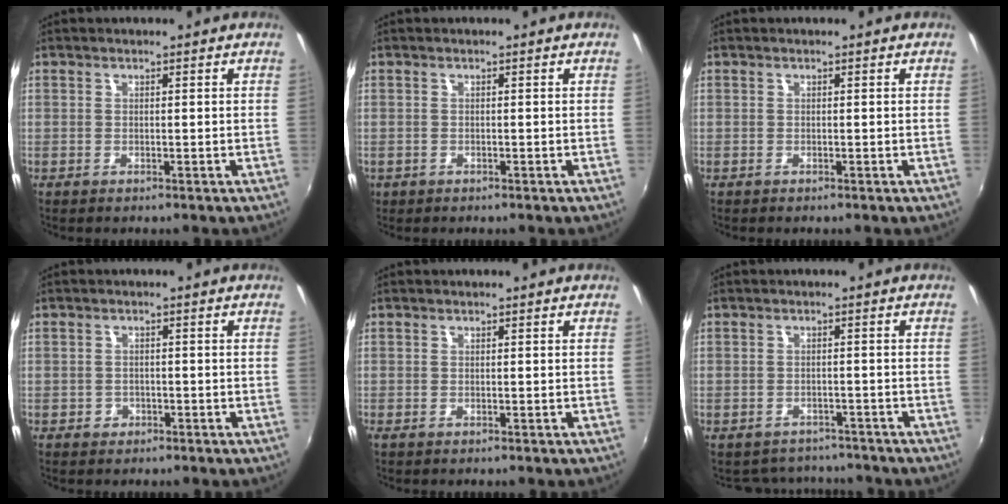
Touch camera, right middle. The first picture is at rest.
{"total": 1.2, "force": [-0.5, 1.0, 0.3], "torque": [-0.009, -0.004, -0.007]}
{"total": 0.0}
{"total": 2.1, "force": [-1.0, 1.8, 0.3], "torque": [-0.009, -0.001, -0.014]}
{"total": 0.0}
{"total": 6.5, "force": [-5.8, 2.7, 0.8], "torque": [-0.025, 0.003, -0.080]}